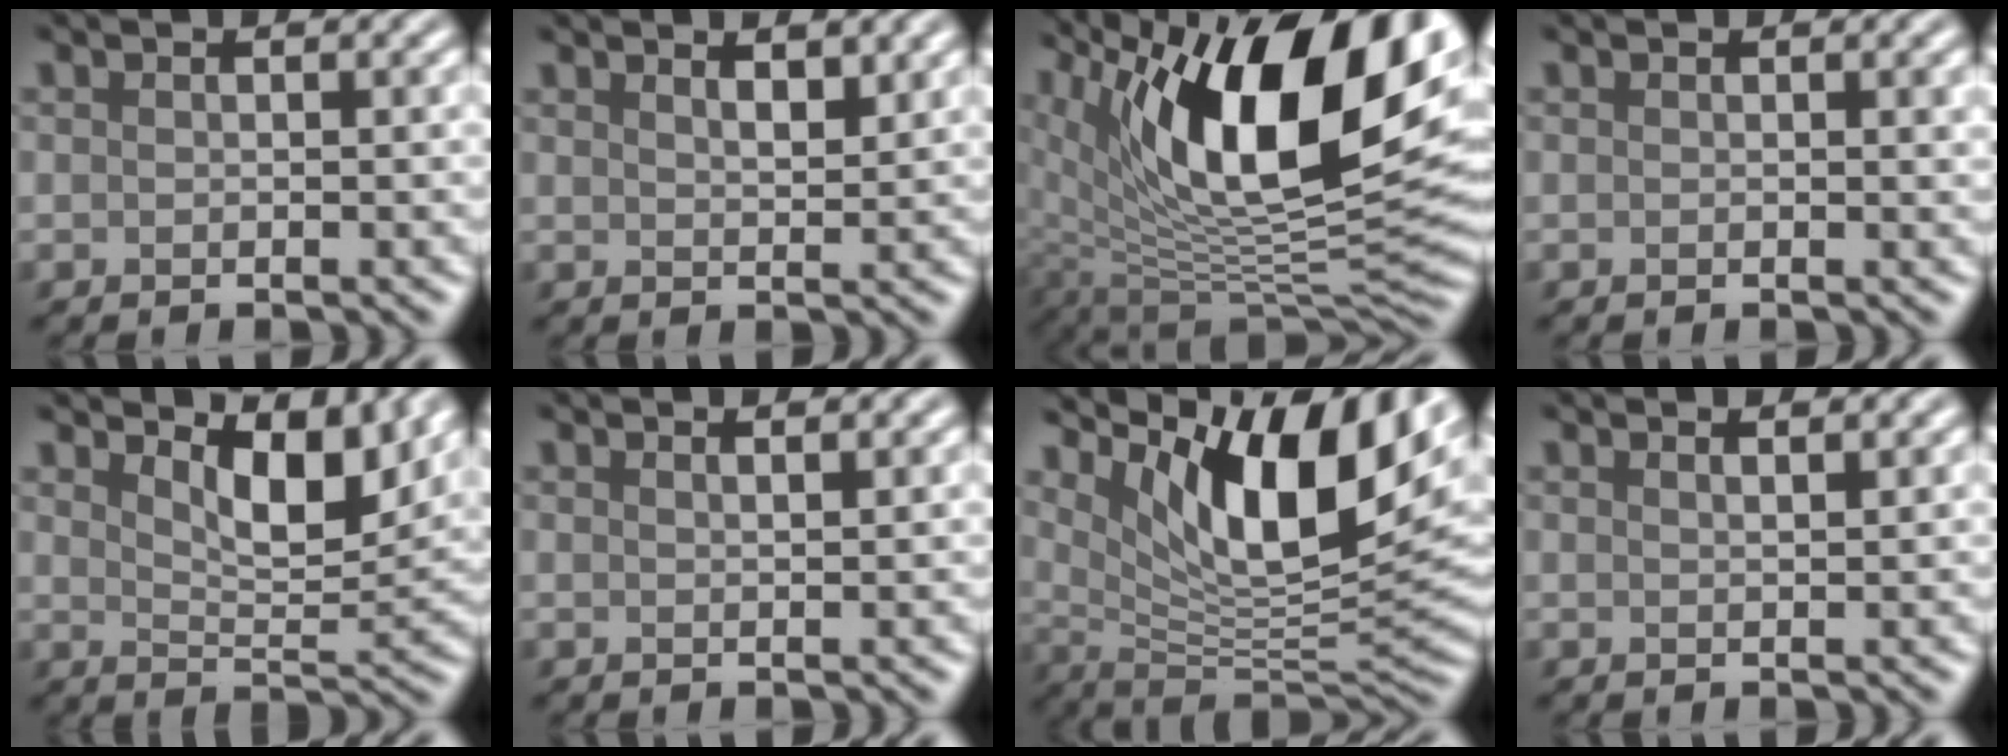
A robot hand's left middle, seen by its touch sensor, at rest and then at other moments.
{"total": 1.7, "force": [1.5, 0.1, 0.8], "torque": [-0.014, -0.001, 0.028]}
{"total": 17.6, "force": [7.3, 7.5, 14.1], "torque": [-0.218, 0.012, 0.124]}
{"total": 0.7, "force": [0.2, 0.2, 0.7], "torque": [-0.009, -0.002, 0.003]}
{"total": 5.0, "force": [3.3, 1.5, 3.4], "torque": [-0.061, -0.007, 0.047]}
{"total": 1.0, "force": [0.9, 0.0, 0.4], "torque": [-0.009, 0.000, 0.008]}
{"total": 12.4, "force": [6.1, 3.6, 10.2], "torque": [-0.164, -0.005, 0.115]}
{"total": 1.3, "force": [1.1, 0.1, 0.6], "torque": [-0.007, 0.002, 0.008]}